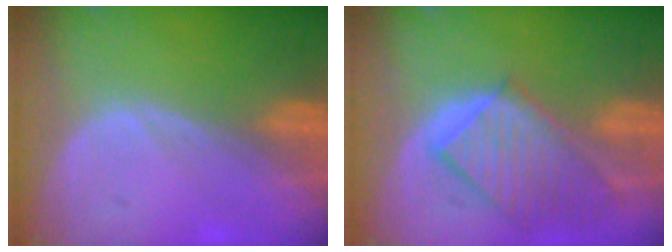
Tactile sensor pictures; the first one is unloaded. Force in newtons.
{"total": 9.5, "press": 8.3, "slide": 4.7}